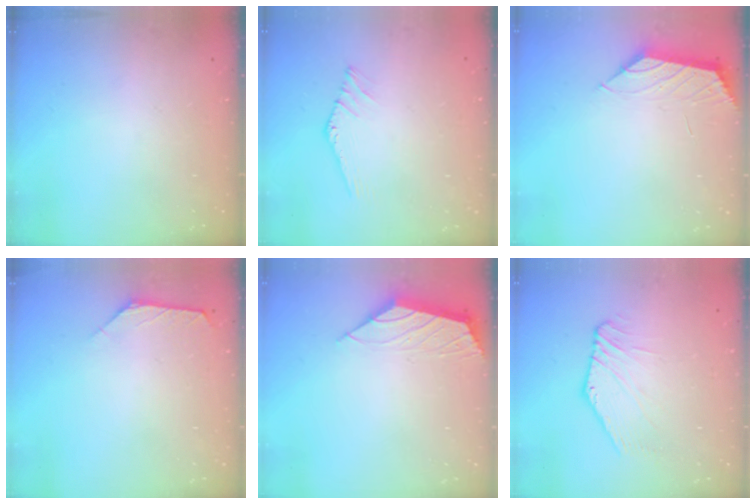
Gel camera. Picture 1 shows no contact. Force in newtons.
{"total": 1.1, "press": 1.1, "slide": 0.2}
{"total": 0.8, "press": 0.6, "slide": 0.5}
{"total": 1.6, "press": 1.5, "slide": 0.4}
{"total": 2.0, "press": 2.0, "slide": 0.5}
{"total": 1.6, "press": 1.6, "slide": 0.2}